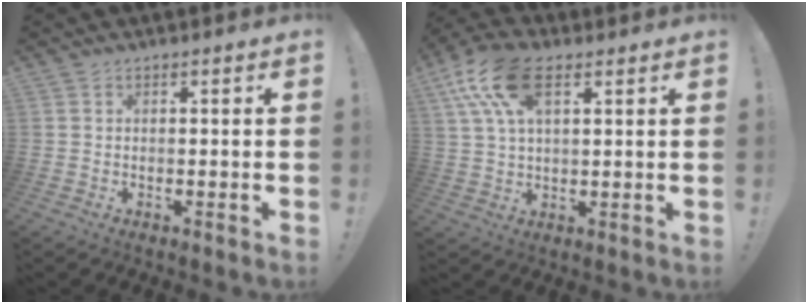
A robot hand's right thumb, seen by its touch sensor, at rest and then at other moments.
{"total": 14.9, "force": [6.4, 7.6, 11.1], "torque": [-0.217, -0.013, 0.117]}